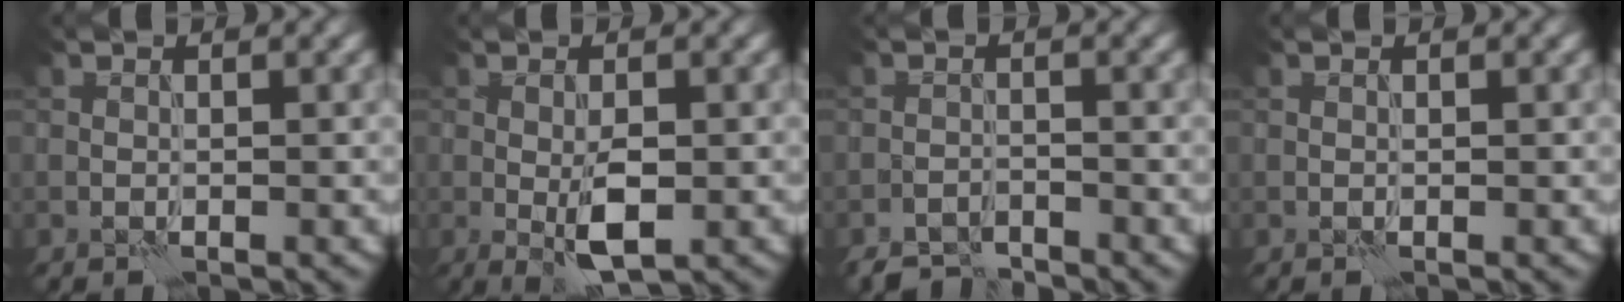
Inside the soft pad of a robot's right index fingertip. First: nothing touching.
{"total": 3.6, "force": [-0.7, 1.3, 3.2], "torque": [-0.062, -0.006, -0.009]}
{"total": 2.8, "force": [-2.7, 0.7, 0.3], "torque": [-0.001, 0.000, -0.053]}
{"total": 0.0}